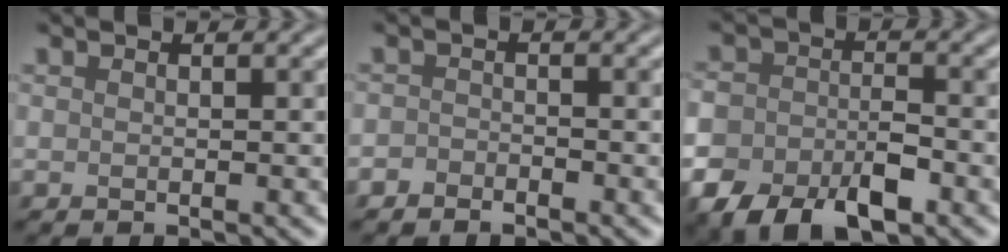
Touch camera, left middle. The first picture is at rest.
{"total": 1.1, "force": [-0.9, 0.5, 0.2], "torque": [-0.001, 0.002, -0.019]}
{"total": 7.1, "force": [-3.8, 4.1, 4.3], "torque": [-0.077, -0.010, -0.065]}